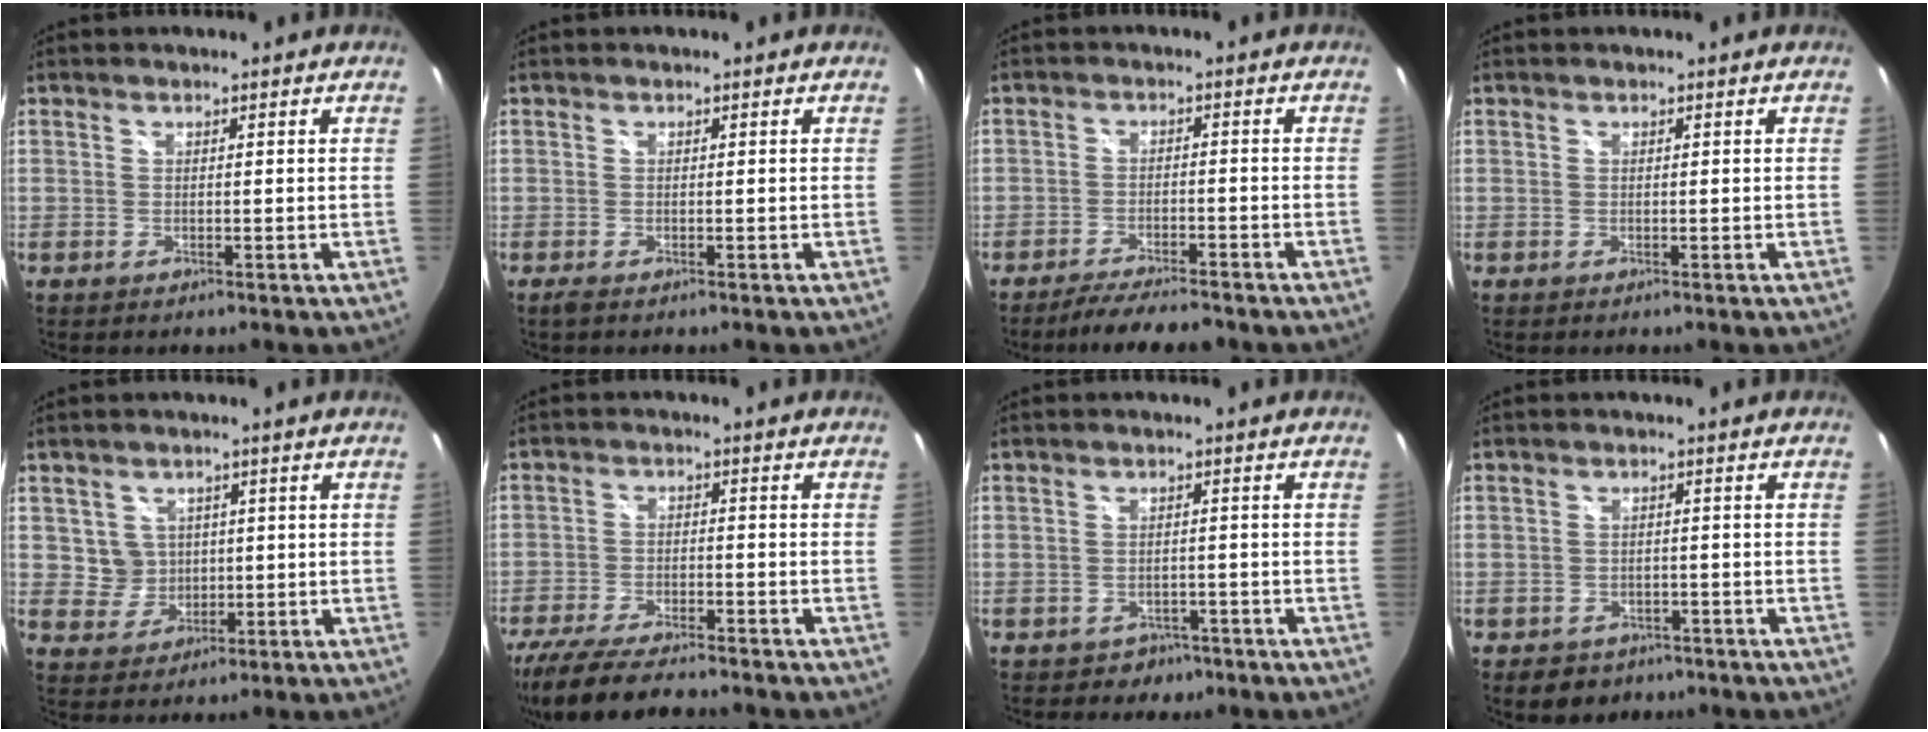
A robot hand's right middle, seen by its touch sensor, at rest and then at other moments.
{"total": 0.8, "force": [-0.5, 0.1, 0.6], "torque": [-0.014, -0.003, -0.011]}
{"total": 7.3, "force": [-6.5, 1.2, 3.0], "torque": [-0.073, -0.006, -0.104]}
{"total": 0.0}
{"total": 4.6, "force": [1.0, 4.5, 0.6], "torque": [-0.013, 0.010, 0.027]}
{"total": 13.6, "force": [-11.6, 2.6, 6.6], "torque": [-0.153, -0.033, -0.198]}
{"total": 3.5, "force": [-2.2, 2.7, 0.4], "torque": [-0.015, 0.001, -0.028]}
{"total": 5.3, "force": [-3.2, 3.8, 1.9], "torque": [-0.039, -0.005, -0.038]}